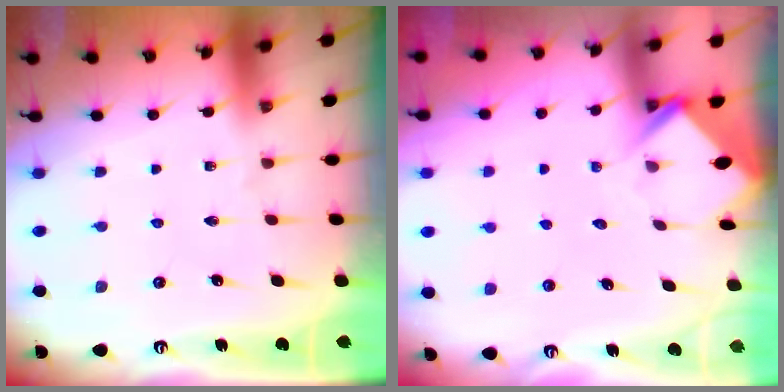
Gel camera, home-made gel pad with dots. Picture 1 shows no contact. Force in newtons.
{"total": 3.9, "press": 3.9, "slide": 0.2}